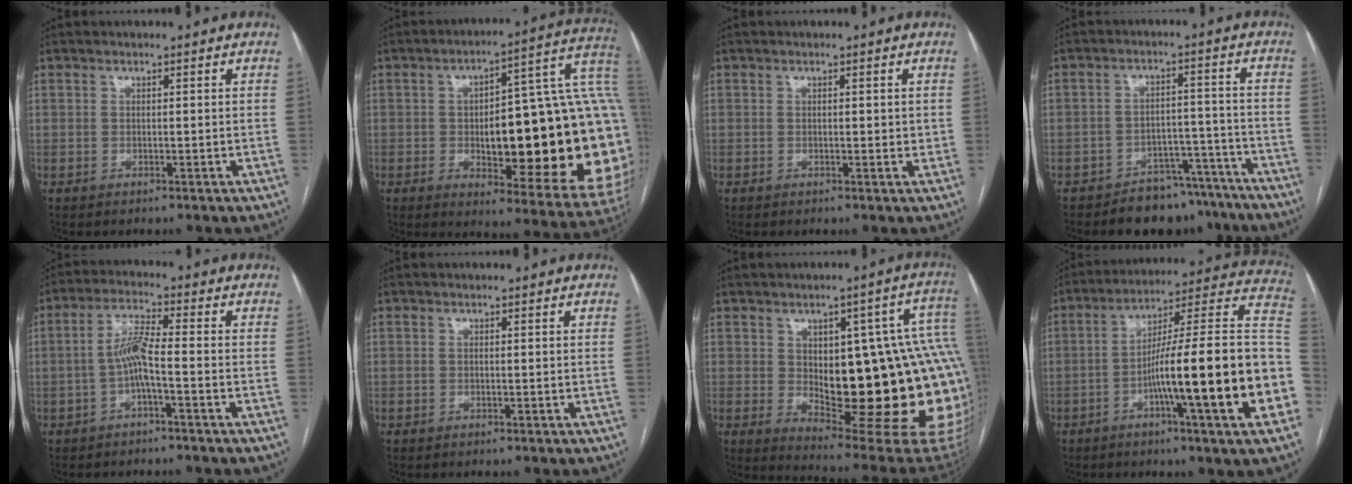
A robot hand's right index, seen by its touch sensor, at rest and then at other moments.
{"total": 31.5, "force": [-0.8, 7.4, 30.6], "torque": [-0.318, 0.038, 0.004]}
{"total": 1.3, "force": [0.3, 0.6, 1.1], "torque": [-0.013, -0.003, 0.002]}
{"total": 9.3, "force": [-7.9, 4.6, 1.1], "torque": [0.023, 0.042, -0.113]}
{"total": 5.1, "force": [-1.3, 0.3, 4.9], "torque": [-0.100, 0.012, -0.025]}
{"total": 0.0}
{"total": 26.6, "force": [-0.6, 8.2, 25.2], "torque": [-0.245, 0.023, 0.021]}
{"total": 23.6, "force": [-5.9, 0.4, 22.8], "torque": [-0.254, 0.015, -0.091]}